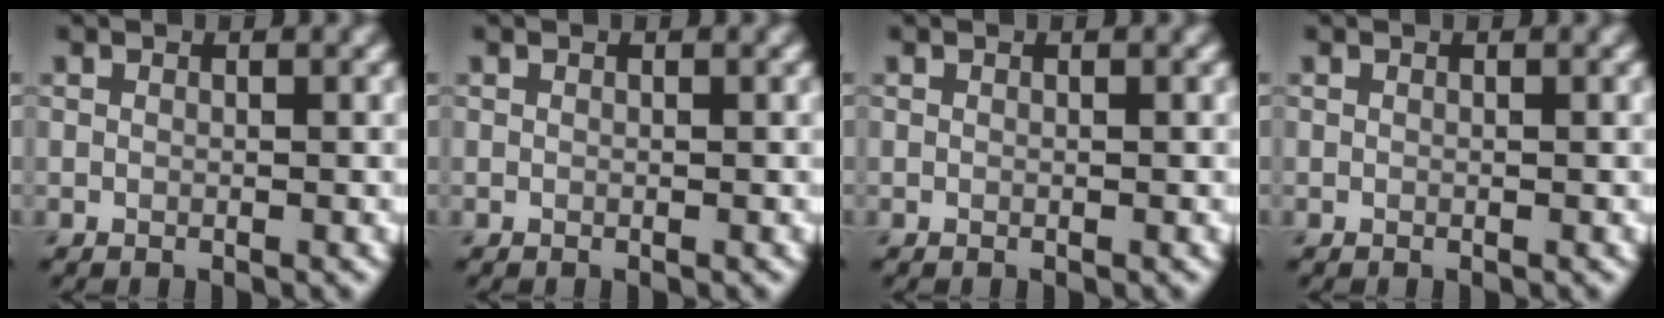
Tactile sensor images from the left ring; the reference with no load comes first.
{"total": 0.0}
{"total": 0.0}
{"total": 0.0}